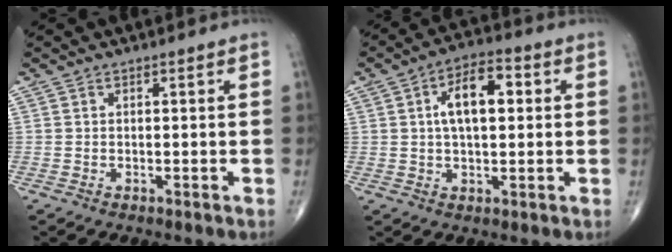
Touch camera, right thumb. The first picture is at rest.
{"total": 9.9, "force": [1.9, 4.9, 8.4], "torque": [-0.127, 0.016, 0.025]}